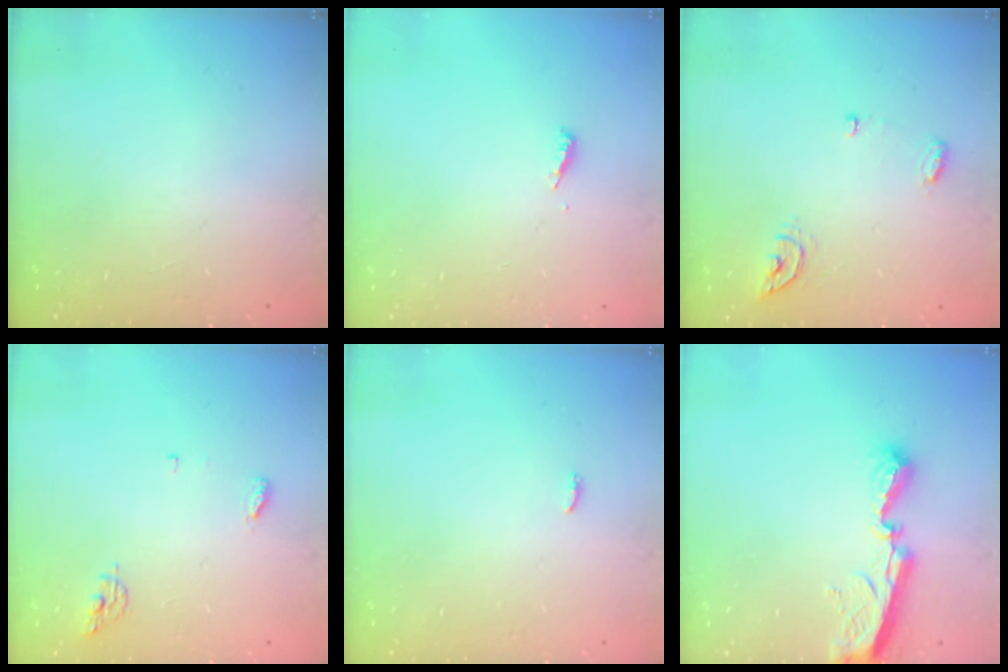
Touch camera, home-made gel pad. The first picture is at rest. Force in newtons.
{"total": 3.6, "press": 3.6, "slide": 0.4}
{"total": 5.5, "press": 5.5, "slide": 0.5}
{"total": 4.7, "press": 4.7, "slide": 0.4}
{"total": 5.6, "press": 3.4, "slide": 4.4}
{"total": 9.1, "press": 9.1, "slide": 0.6}